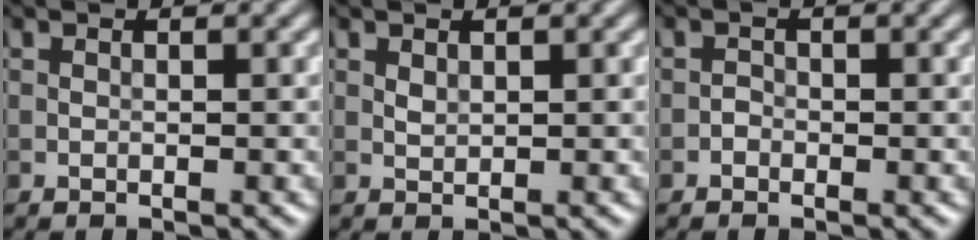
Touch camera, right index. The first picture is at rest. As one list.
[{"total": 0.7, "force": [0.4, 0.4, 0.5], "torque": [-0.013, -0.001, 0.010]}, {"total": 0.6, "force": [-0.4, 0.5, 0.1], "torque": [0.002, 0.000, -0.009]}]